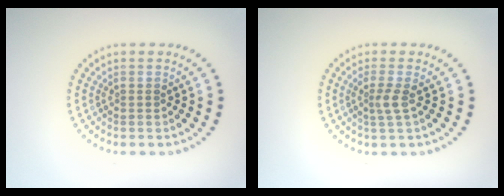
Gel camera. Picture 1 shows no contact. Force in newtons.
{"total": 1.6, "press": 1.2, "slide": 1.0}